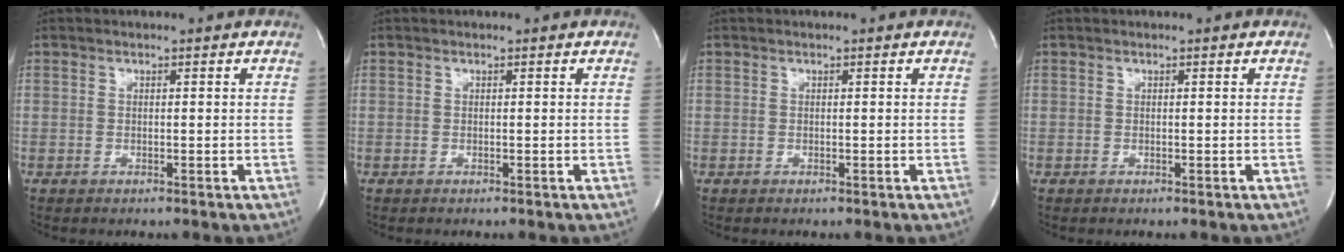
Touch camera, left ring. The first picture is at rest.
{"total": 0.0}
{"total": 0.0}
{"total": 0.0}